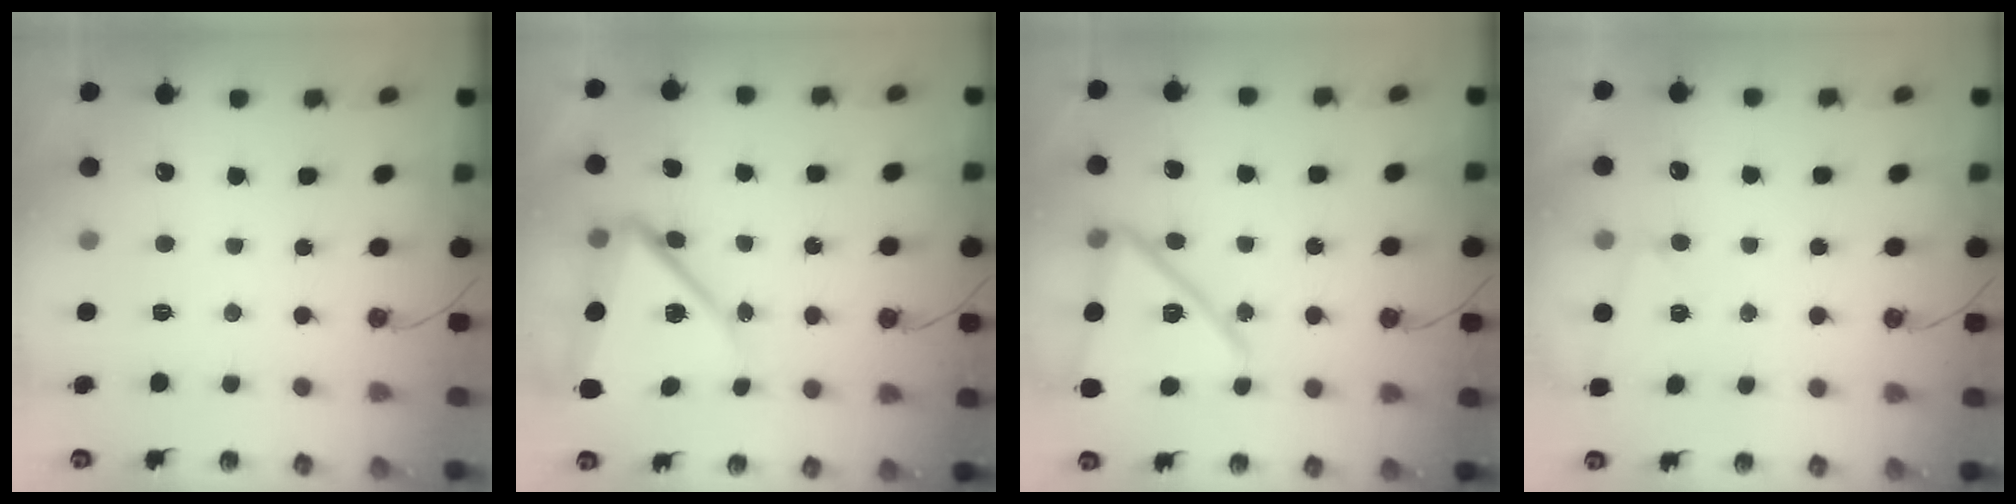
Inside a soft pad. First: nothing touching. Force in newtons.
{"total": 12.9, "press": 12.8, "slide": 1.8}
{"total": 16.3, "press": 16.0, "slide": 3.0}
{"total": 2.8, "press": 1.6, "slide": 2.3}